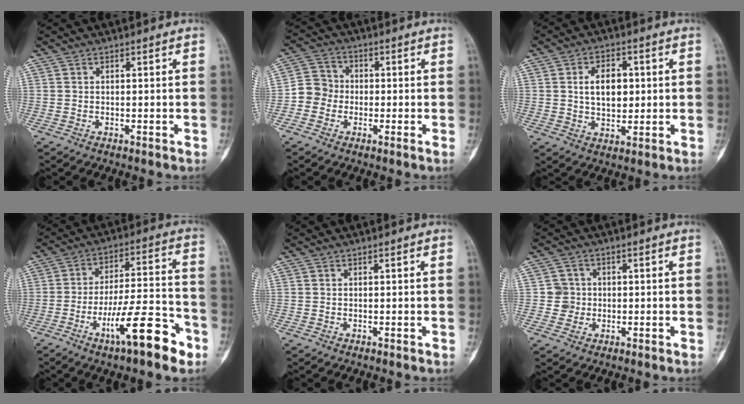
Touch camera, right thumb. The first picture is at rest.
{"total": 5.2, "force": [-1.4, 4.6, 1.8], "torque": [-0.012, 0.016, -0.043]}
{"total": 7.9, "force": [1.3, 5.1, 5.8], "torque": [-0.069, 0.002, 0.023]}
{"total": 15.9, "force": [-8.3, 3.9, 13.0], "torque": [-0.208, 0.057, -0.127]}
{"total": 0.0}
{"total": 3.3, "force": [-0.1, 3.3, -0.1], "torque": [0.031, 0.011, -0.006]}